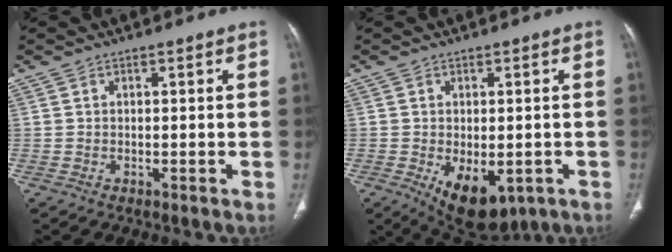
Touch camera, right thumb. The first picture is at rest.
{"total": 10.4, "force": [-3.7, 5.8, 7.8], "torque": [-0.102, -0.007, -0.039]}